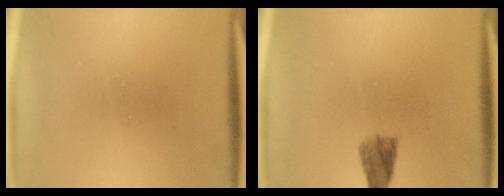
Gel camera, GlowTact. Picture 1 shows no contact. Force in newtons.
{"total": 3.8}